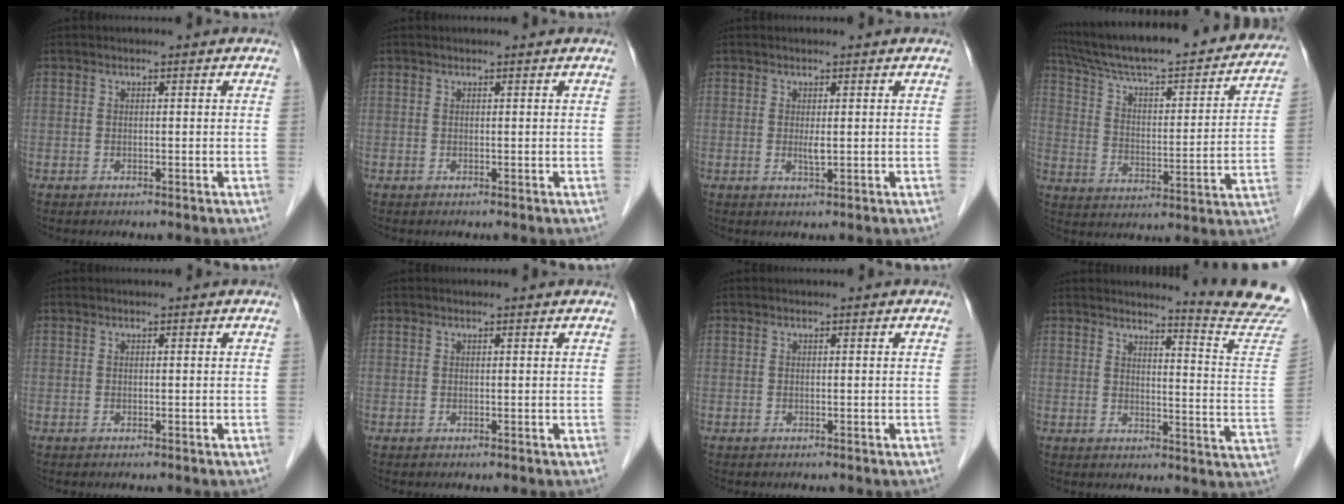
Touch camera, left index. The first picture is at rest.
{"total": 0.6, "force": [0.6, 0.0, 0.1], "torque": [-0.004, 0.001, 0.007]}
{"total": 1.3, "force": [0.2, 0.2, 1.3], "torque": [-0.029, -0.003, 0.006]}
{"total": 29.9, "force": [26.1, 4.9, 13.9], "torque": [-0.224, -0.023, 0.354]}
{"total": 0.0}
{"total": 0.9, "force": [0.9, 0.0, 0.2], "torque": [-0.009, 0.004, 0.010]}
{"total": 0.0}
{"total": 13.1, "force": [12.8, -2.1, 1.5], "torque": [-0.021, -0.122, 0.132]}